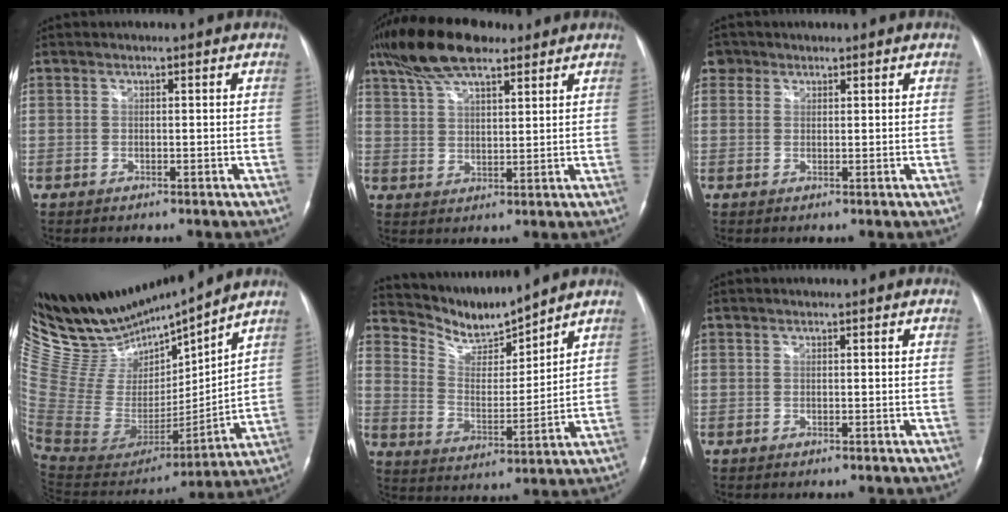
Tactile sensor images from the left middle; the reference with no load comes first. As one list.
[{"total": 12.2, "force": [9.0, 3.8, 7.3], "torque": [-0.148, 0.026, 0.162]}, {"total": 2.5, "force": [1.4, 2.0, 0.2], "torque": [0.003, 0.010, 0.020]}, {"total": 23.1, "force": [21.0, 4.2, 8.6], "torque": [-0.171, -0.013, 0.384]}, {"total": 9.1, "force": [9.0, 0.7, 1.2], "torque": [-0.034, -0.006, 0.180]}, {"total": 0.0}]